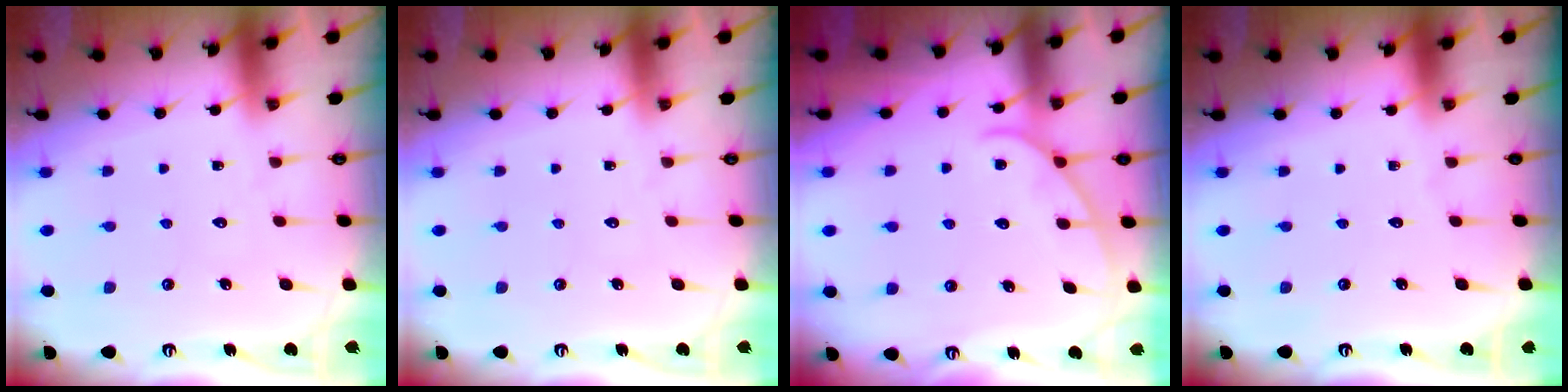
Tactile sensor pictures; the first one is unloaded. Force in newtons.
{"total": 0.0}
{"total": 3.8, "press": 3.7, "slide": 0.4}
{"total": 0.0}